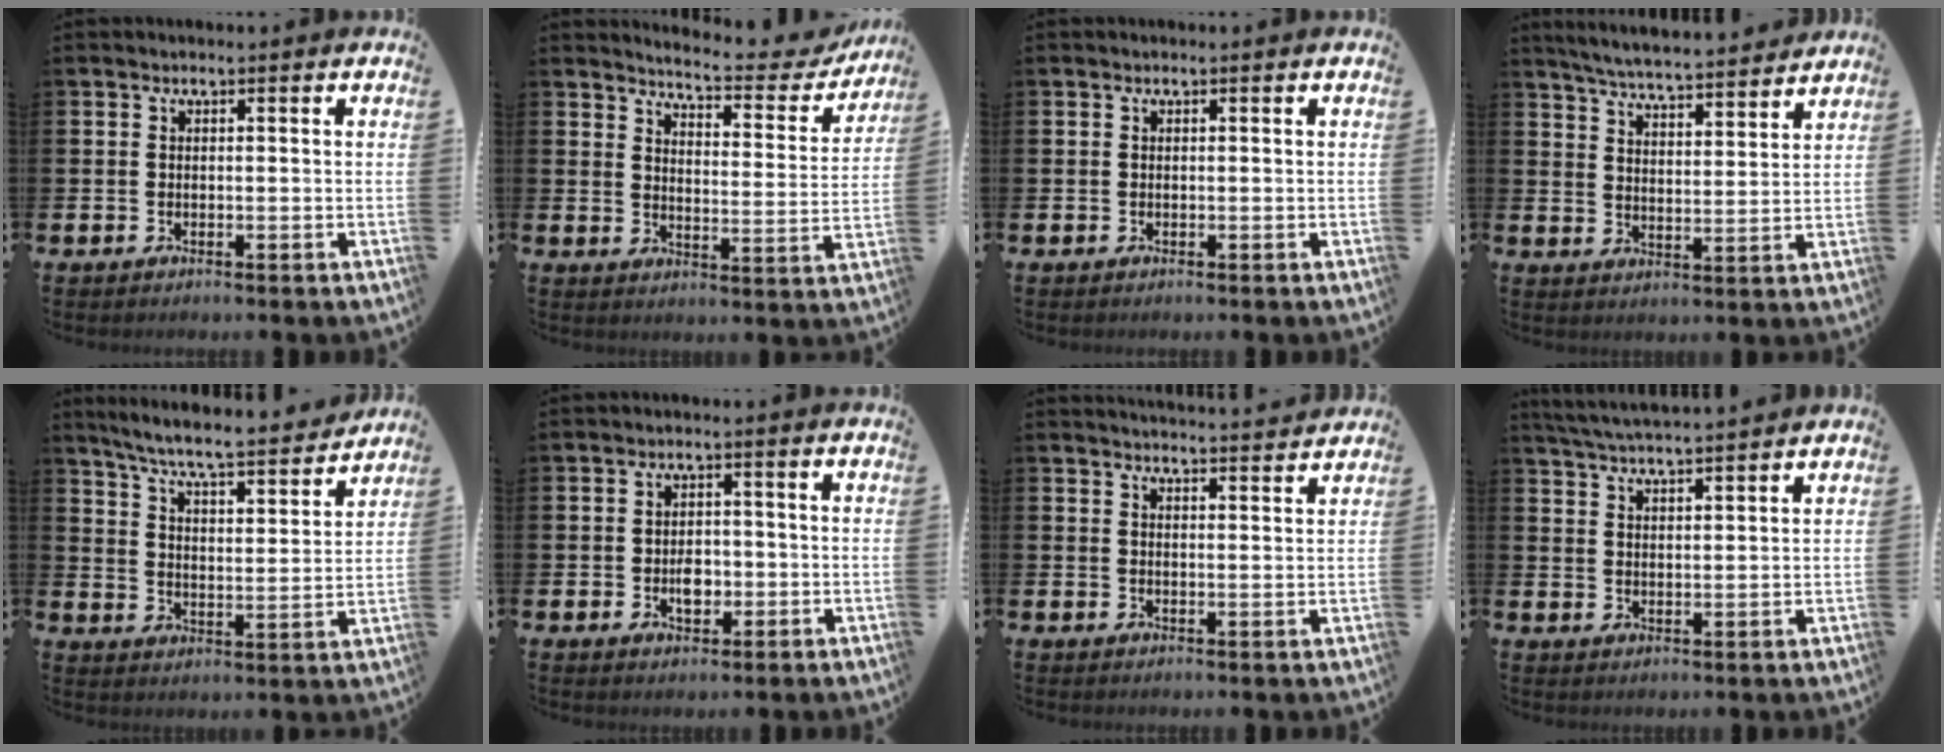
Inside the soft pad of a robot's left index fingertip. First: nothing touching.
{"total": 5.5, "force": [5.3, 0.5, 1.2], "torque": [-0.035, -0.044, 0.085]}
{"total": 0.0}
{"total": 5.9, "force": [5.8, 0.1, 1.0], "torque": [-0.043, -0.042, 0.102]}
{"total": 7.3, "force": [6.8, 0.3, 2.6], "torque": [-0.080, -0.048, 0.115]}
{"total": 3.2, "force": [-0.6, 2.2, 2.2], "torque": [-0.029, -0.001, -0.015]}
{"total": 3.6, "force": [3.5, -0.3, 0.0], "torque": [0.001, -0.027, 0.061]}
{"total": 4.5, "force": [4.4, -0.2, 0.6], "torque": [-0.032, -0.021, 0.081]}